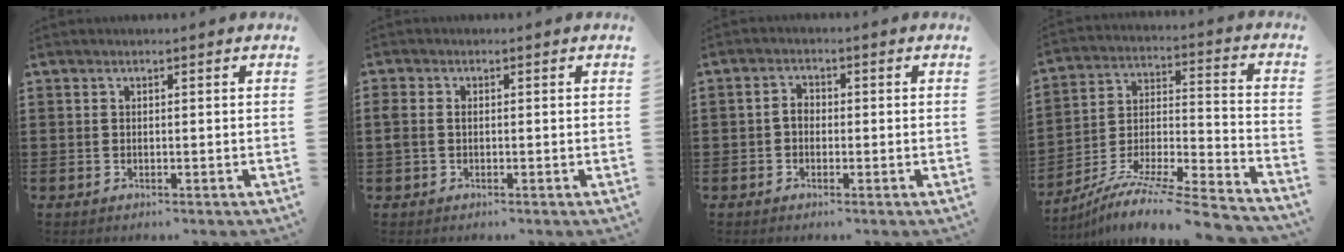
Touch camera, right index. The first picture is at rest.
{"total": 1.4, "force": [-0.1, 1.1, 0.8], "torque": [-0.027, 0.004, -0.006]}
{"total": 2.3, "force": [-0.5, 1.5, 1.6], "torque": [-0.040, 0.002, -0.012]}
{"total": 9.1, "force": [-7.9, 0.1, 4.5], "torque": [-0.077, 0.001, -0.161]}